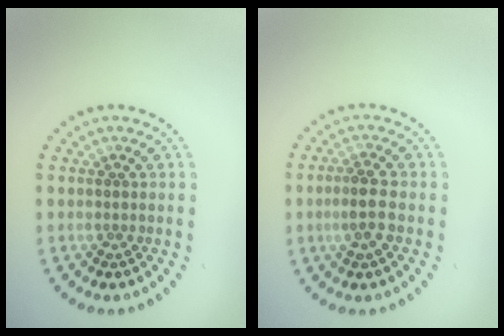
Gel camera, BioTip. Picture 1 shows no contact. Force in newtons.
{"total": 2.6, "press": 2.5, "slide": 0.7}